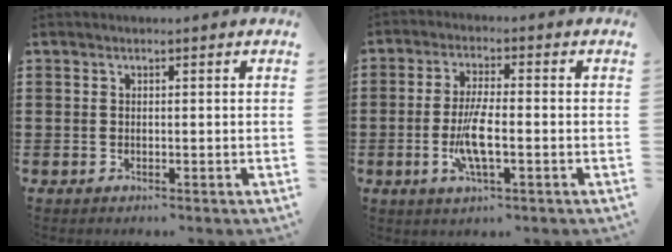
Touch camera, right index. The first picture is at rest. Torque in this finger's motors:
{"motor_torque": [1.83, 0.30, 0.33, 0.18]}